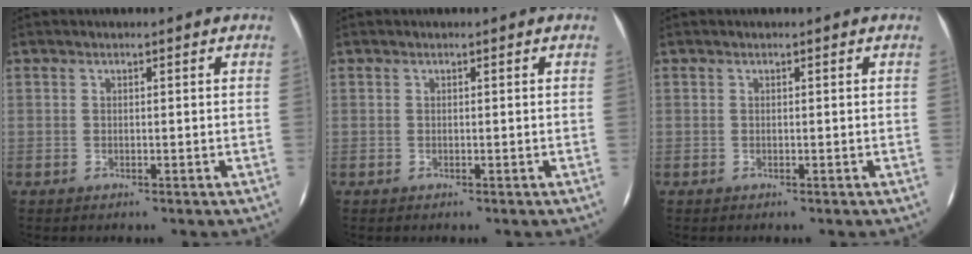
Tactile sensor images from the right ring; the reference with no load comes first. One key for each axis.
{"total": 0.0}
{"total": 0.0}